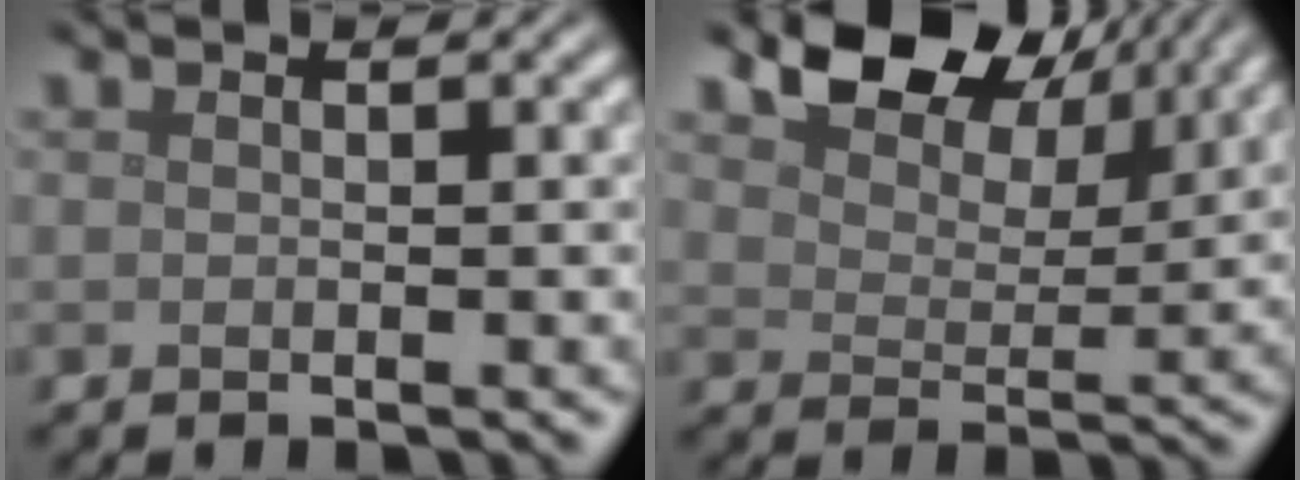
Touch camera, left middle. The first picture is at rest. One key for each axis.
{"total": 7.8, "fx": 5.4, "fy": 4.2, "fz": 3.8, "tx": -0.071, "ty": 0.001, "tz": 0.086}